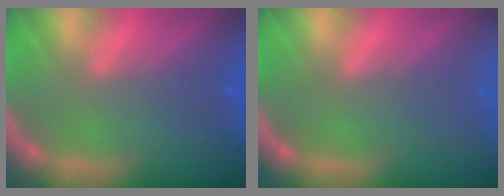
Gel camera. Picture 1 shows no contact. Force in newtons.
{"total": 0.0}